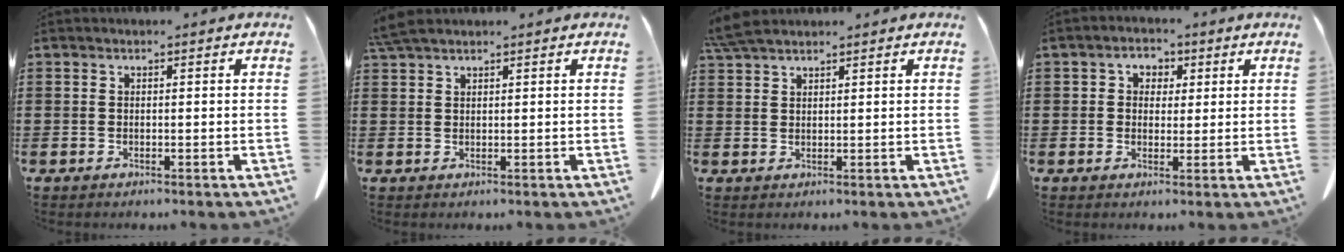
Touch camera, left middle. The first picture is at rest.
{"total": 2.8, "force": [2.3, 0.3, 1.6], "torque": [-0.039, 0.002, 0.046]}
{"total": 3.9, "force": [3.3, 0.6, 1.9], "torque": [-0.048, -0.001, 0.065]}
{"total": 2.8, "force": [0.8, 2.4, 1.0], "torque": [-0.025, 0.008, 0.010]}